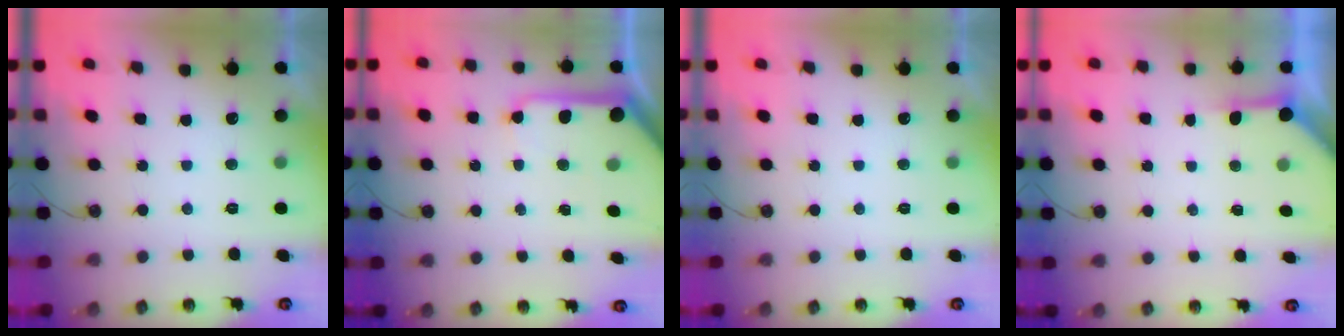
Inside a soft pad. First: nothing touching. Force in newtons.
{"total": 11.1, "press": 11.0, "slide": 1.3}
{"total": 0.0}
{"total": 4.0, "press": 4.0, "slide": 0.5}